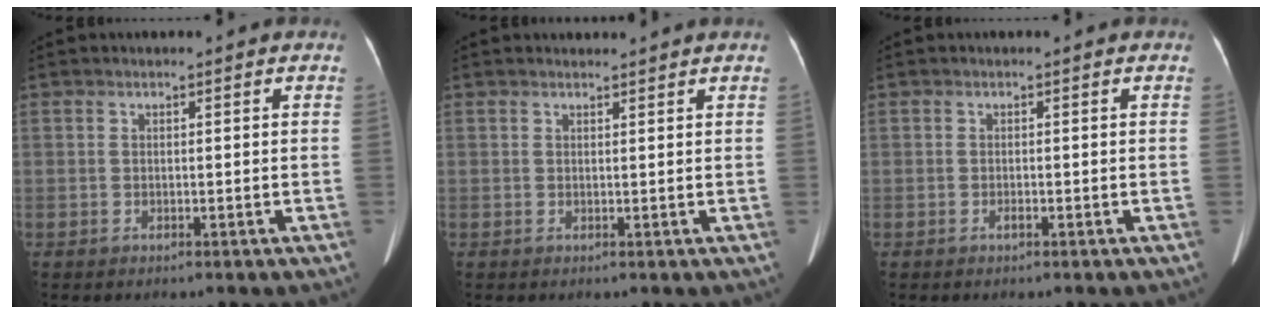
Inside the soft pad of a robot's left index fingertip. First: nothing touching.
{"total": 1.9, "force": [1.8, -0.2, 0.0], "torque": [-0.009, 0.005, 0.022]}
{"total": 0.6, "force": [-0.5, 0.1, 0.2], "torque": [-0.006, -0.004, -0.008]}